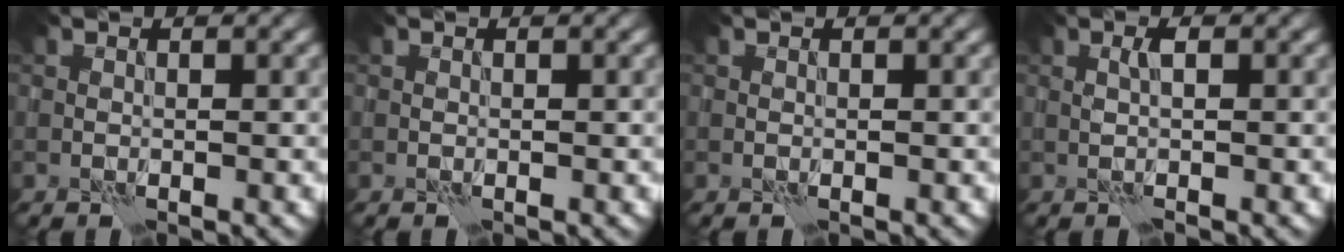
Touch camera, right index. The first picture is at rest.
{"total": 0.0}
{"total": 0.0}
{"total": 1.3, "force": [0.1, 0.3, 1.2], "torque": [-0.024, 0.005, 0.000]}